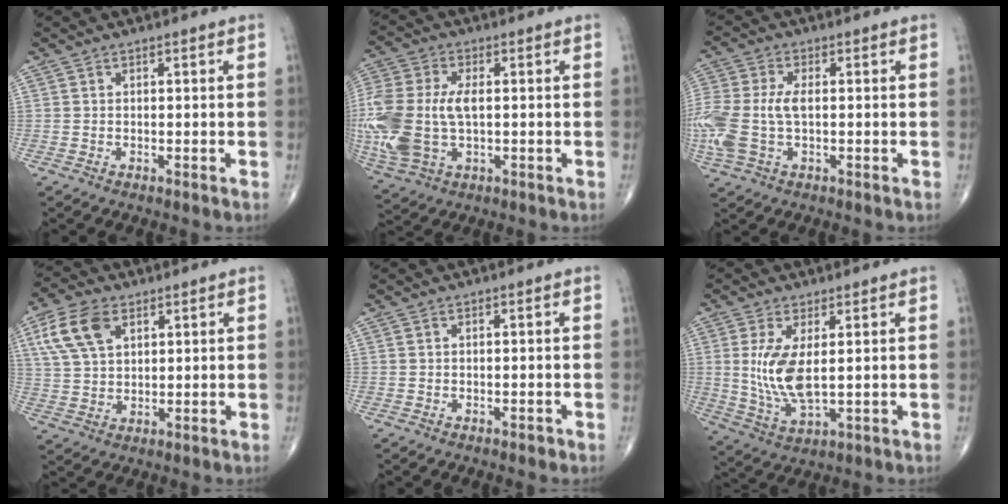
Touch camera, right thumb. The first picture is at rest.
{"total": 19.0, "force": [-0.8, 11.2, 15.3], "torque": [-0.401, -0.005, -0.005]}
{"total": 13.1, "force": [-0.9, 7.6, 10.7], "torque": [-0.290, 0.006, -0.012]}
{"total": 10.1, "force": [4.3, 6.0, 6.9], "torque": [-0.132, -0.001, 0.084]}
{"total": 0.7, "force": [-0.3, 0.4, 0.5], "torque": [-0.007, 0.004, -0.003]}
{"total": 9.6, "force": [1.3, 4.0, 8.7], "torque": [-0.183, -0.019, 0.036]}